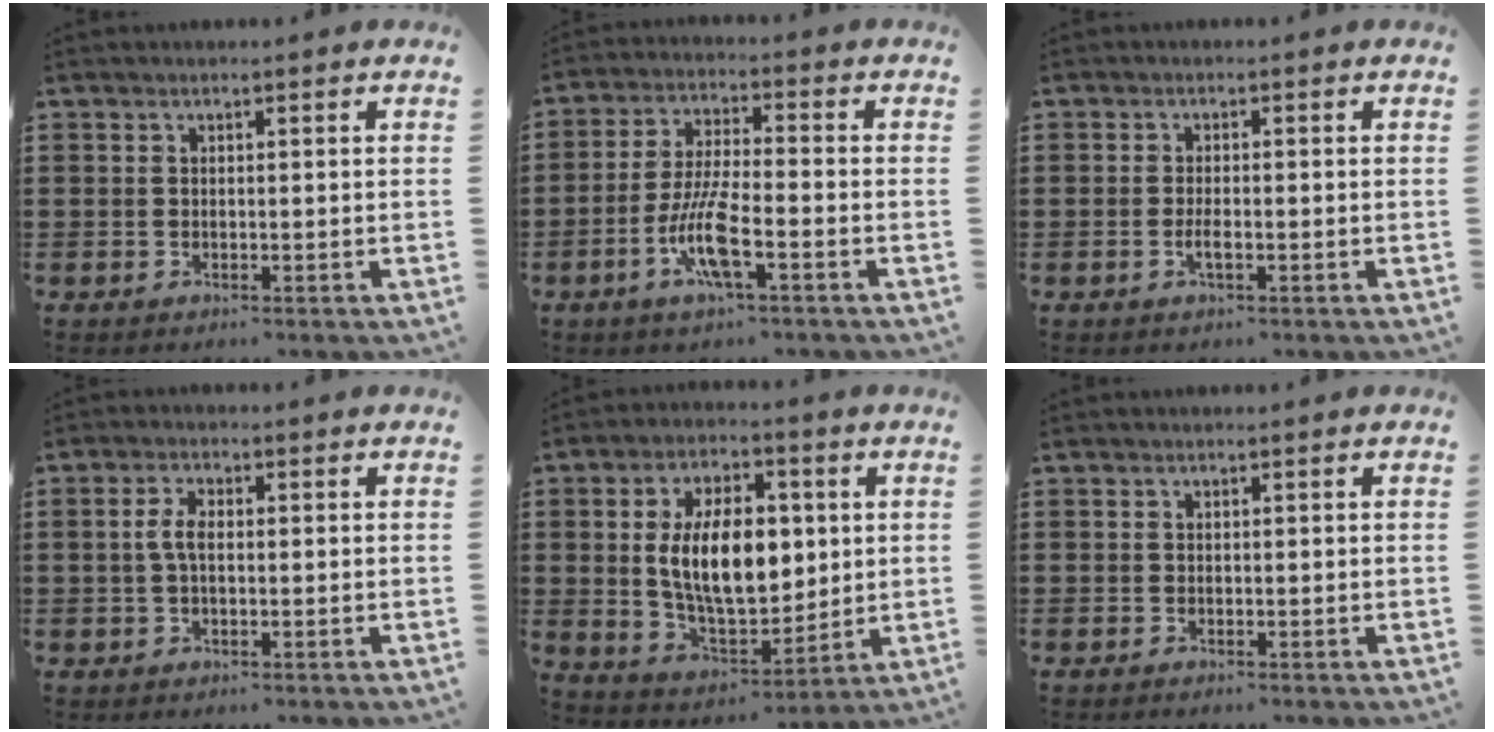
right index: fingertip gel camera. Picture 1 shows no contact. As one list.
[{"total": 8.6, "force": [-3.6, 1.7, 7.6], "torque": [-0.170, -0.014, -0.073]}, {"total": 1.9, "force": [-0.7, 0.4, 1.7], "torque": [-0.029, 0.000, -0.012]}, {"total": 3.4, "force": [-0.1, 1.5, 3.0], "torque": [-0.066, 0.002, -0.005]}, {"total": 12.6, "force": [1.6, 7.0, 10.4], "torque": [-0.195, 0.005, 0.025]}, {"total": 0.0}]